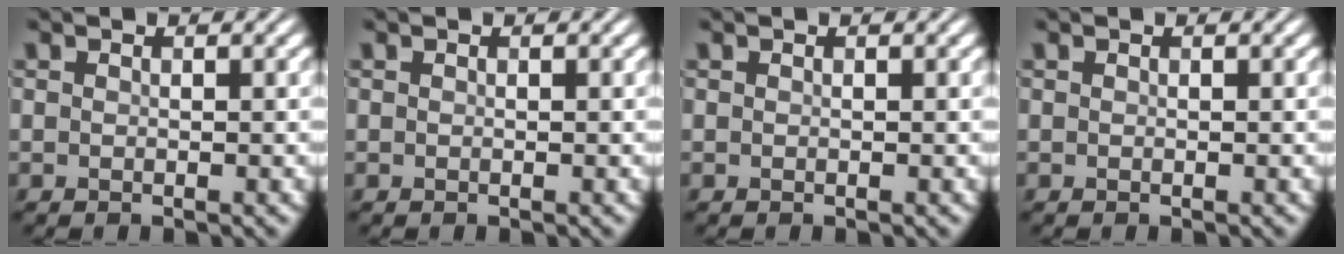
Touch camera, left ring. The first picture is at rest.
{"total": 0.0}
{"total": 0.0}
{"total": 0.0}